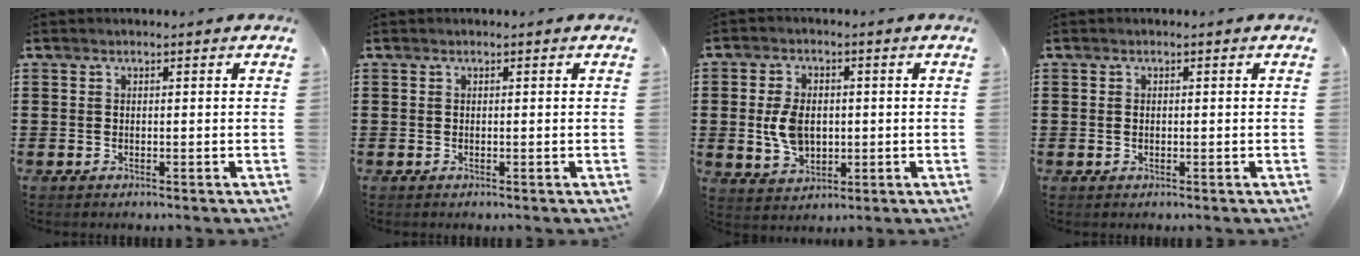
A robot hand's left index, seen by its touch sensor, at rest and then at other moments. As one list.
[{"total": 0.0}, {"total": 6.4, "force": [0.0, 4.3, 4.7], "torque": [-0.107, 0.002, -0.007]}, {"total": 0.8, "force": [-0.1, 0.5, 0.6], "torque": [-0.015, 0.002, -0.001]}]